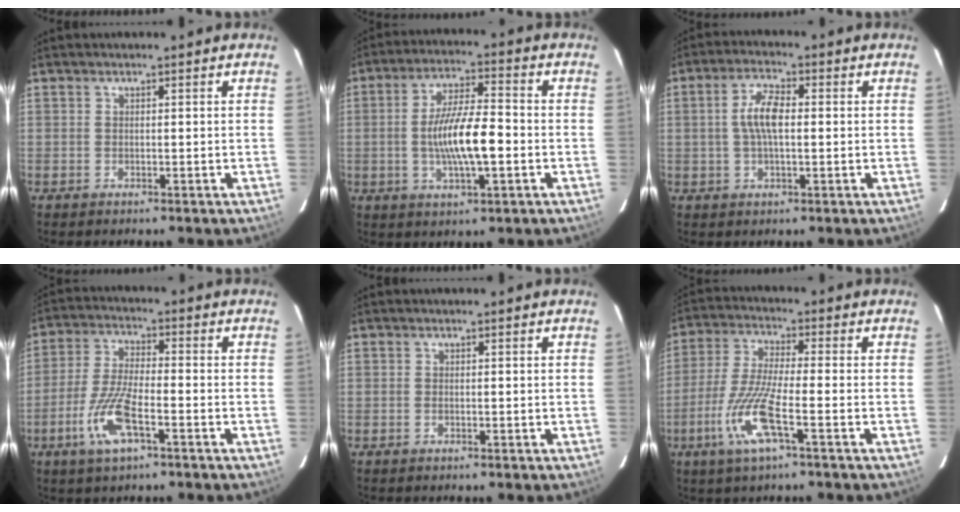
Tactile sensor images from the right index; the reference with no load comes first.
{"total": 11.4, "force": [-2.0, 2.6, 10.9], "torque": [-0.203, -0.002, -0.033]}
{"total": 6.3, "force": [0.4, 2.3, 5.8], "torque": [-0.112, 0.011, 0.007]}
{"total": 10.3, "force": [-4.7, 2.8, 8.7], "torque": [-0.186, -0.007, -0.092]}
{"total": 0.0}
{"total": 11.1, "force": [-4.7, 1.1, 10.0], "torque": [-0.218, -0.009, -0.092]}